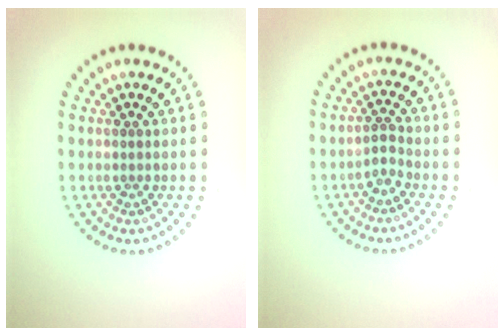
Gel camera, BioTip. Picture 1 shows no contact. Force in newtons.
{"total": 1.4, "press": 1.0, "slide": 1.0}